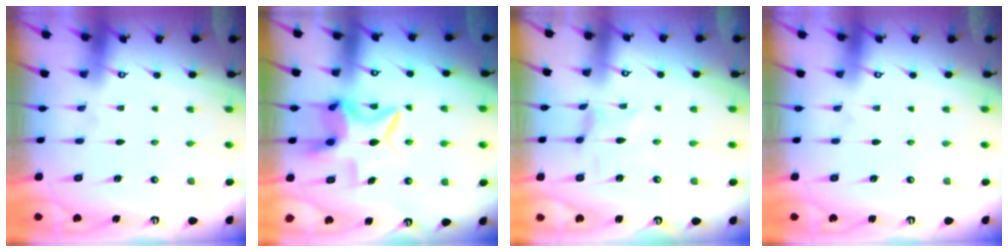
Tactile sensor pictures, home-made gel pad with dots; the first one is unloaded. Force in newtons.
{"total": 9.8, "press": 9.7, "slide": 1.6}
{"total": 0.0}
{"total": 0.0}